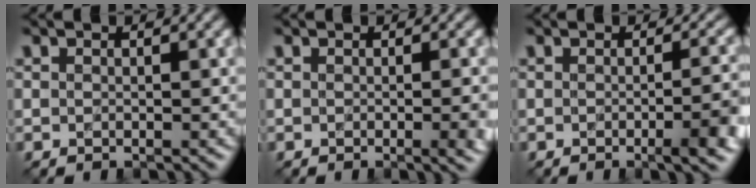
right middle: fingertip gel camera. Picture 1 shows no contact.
{"total": 4.1, "force": [-0.6, 1.8, 3.7], "torque": [-0.016, 0.003, -0.003]}
{"total": 5.2, "force": [-1.4, 1.5, 4.7], "torque": [-0.048, -0.004, -0.016]}